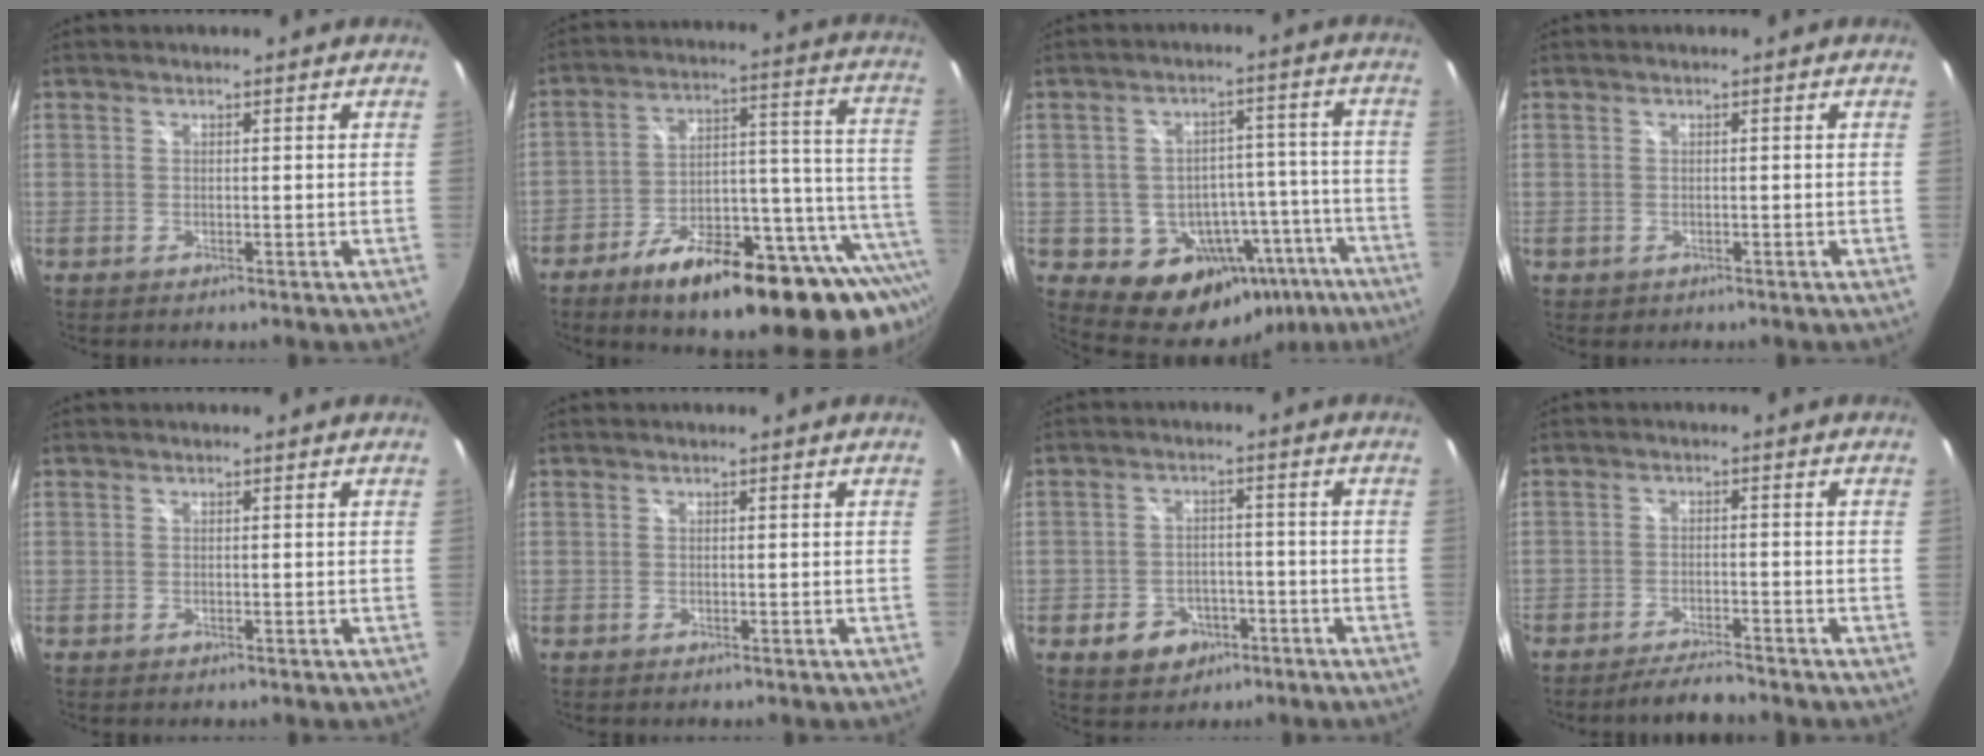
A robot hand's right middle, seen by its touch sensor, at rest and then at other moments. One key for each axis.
{"total": 27.8, "fx": -17.3, "fy": 8.9, "fz": 19.8, "tx": -0.254, "ty": -0.002, "tz": -0.243}
{"total": 15.3, "fx": -9.7, "fy": 10.6, "fz": 5.4, "tx": -0.079, "ty": 0.041, "tz": -0.096}
{"total": 0.9, "fx": -0.3, "fy": 0.8, "fz": 0.2, "tx": -0.004, "ty": -0.003, "tz": -0.003}
{"total": 0.0}
{"total": 0.0}
{"total": 7.4, "fx": -3.8, "fy": 5.7, "fz": 2.7, "tx": -0.074, "ty": 0.012, "tz": -0.042}
{"total": 5.2, "fx": -4.8, "fy": 0.4, "fz": 1.8, "tx": -0.048, "ty": -0.001, "tz": -0.080}